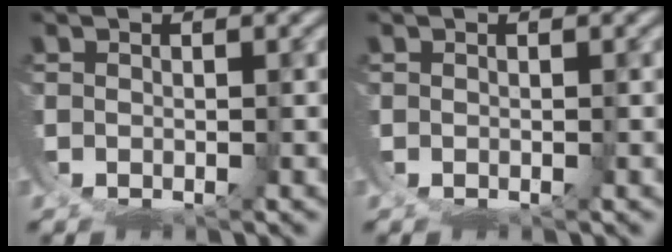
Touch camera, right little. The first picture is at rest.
{"total": 0.0}